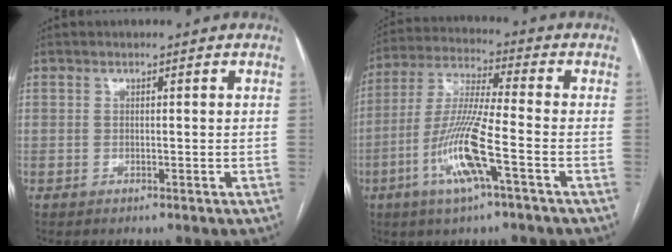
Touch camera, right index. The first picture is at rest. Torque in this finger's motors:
{"motor_torque": [1.97, -0.17, 0.85, 0.21]}